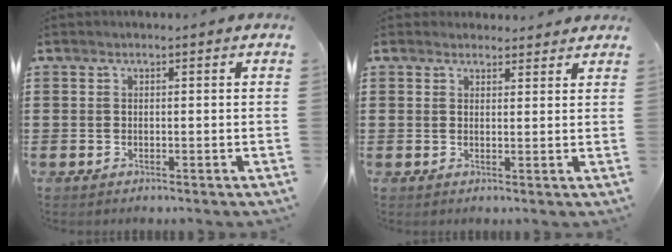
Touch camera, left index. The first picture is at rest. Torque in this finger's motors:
{"motor_torque": [2.14, 0.00, 0.36, 0.00]}